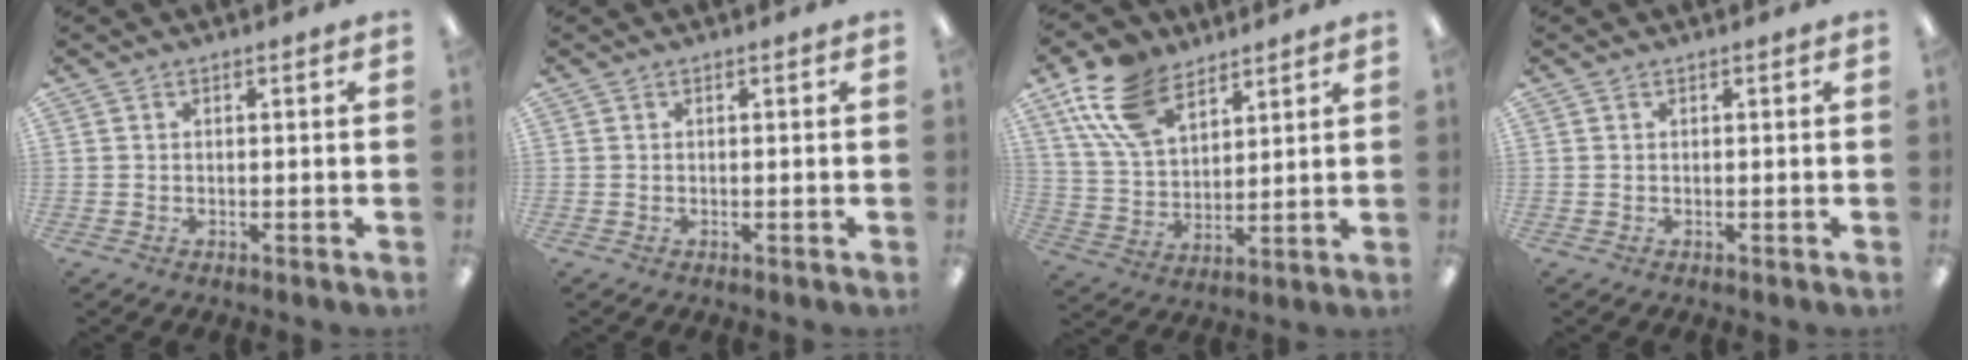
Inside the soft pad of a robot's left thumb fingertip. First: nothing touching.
{"total": 0.0}
{"total": 15.7, "force": [9.6, 8.8, 8.7], "torque": [-0.190, -0.022, 0.185]}
{"total": 0.0}